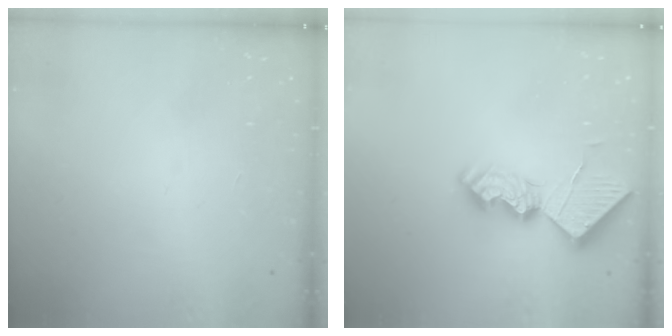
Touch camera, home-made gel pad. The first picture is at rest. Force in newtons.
{"total": 17.4, "press": 17.4, "slide": 0.2}